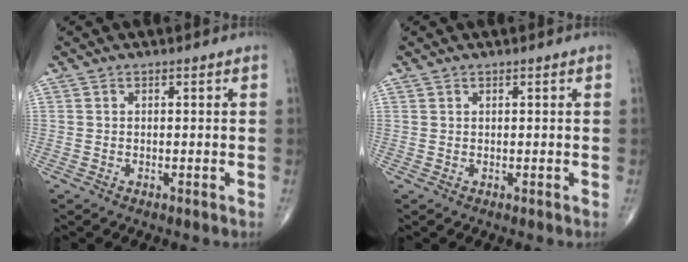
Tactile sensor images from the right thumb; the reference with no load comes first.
{"total": 0.0}